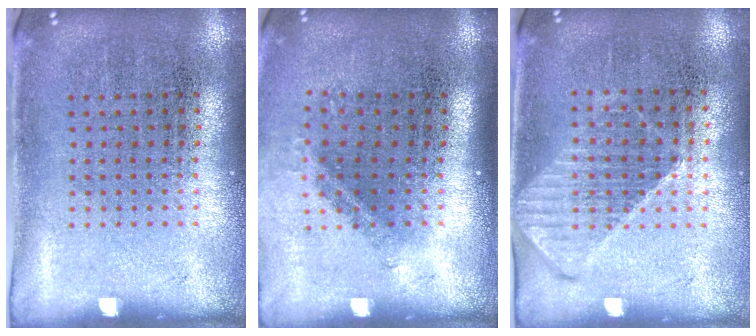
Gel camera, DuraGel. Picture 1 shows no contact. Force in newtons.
{"total": 1.5, "press": 0.9, "slide": 1.2}
{"total": 1.2, "press": 1.1, "slide": 0.4}